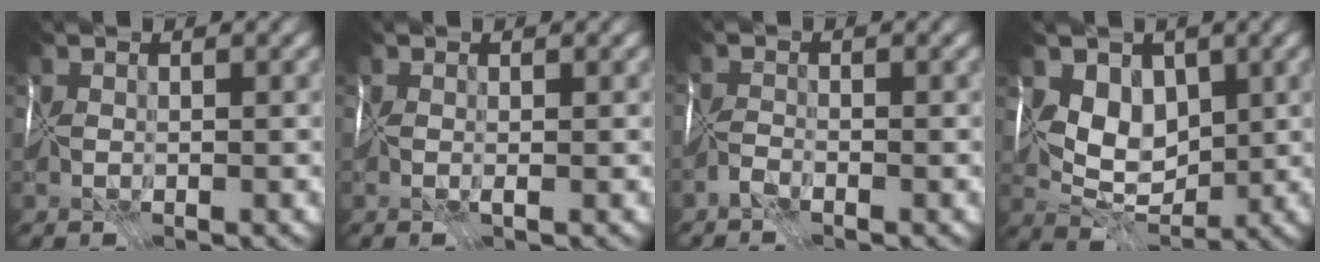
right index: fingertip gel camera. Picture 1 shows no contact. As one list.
[{"total": 0.6, "force": [-0.1, 0.1, 0.6], "torque": [-0.020, -0.004, 0.002]}, {"total": 2.6, "force": [-1.5, -1.6, -1.3], "torque": [0.031, 0.004, -0.032]}, {"total": 2.7, "force": [1.2, 1.6, 1.7], "torque": [-0.019, -0.013, 0.022]}]